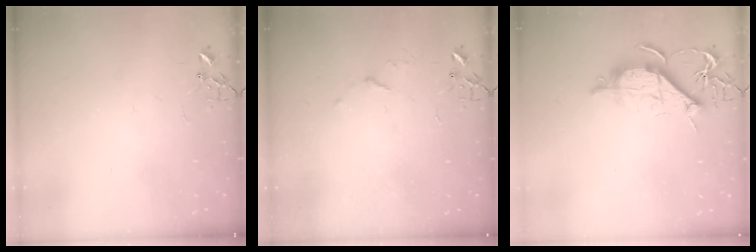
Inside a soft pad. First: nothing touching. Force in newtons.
{"total": 3.9, "press": 3.8, "slide": 0.6}
{"total": 11.1, "press": 11.1, "slide": 0.9}